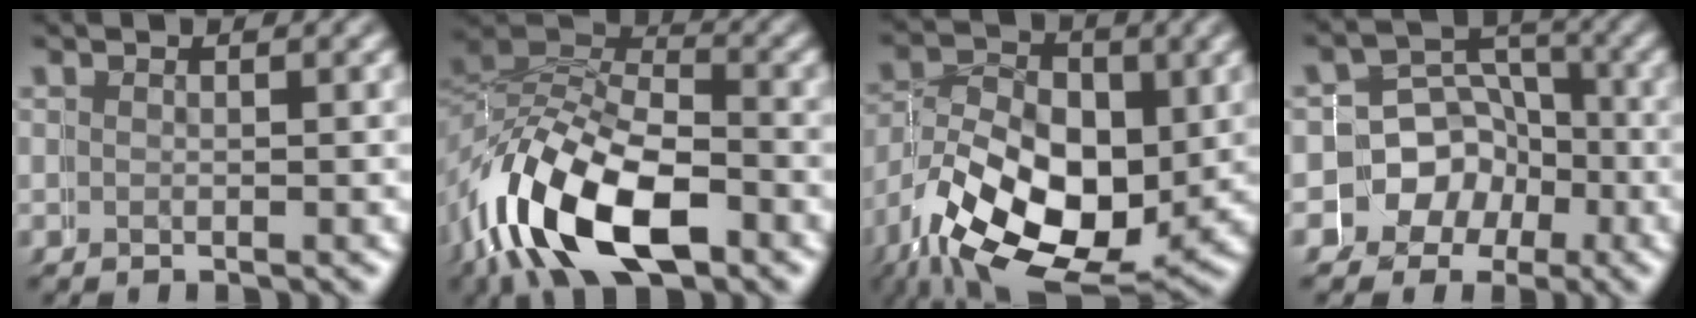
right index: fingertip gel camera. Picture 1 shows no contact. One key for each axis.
{"total": 10.5, "fx": -3.8, "fy": 6.9, "fz": 7.0, "tx": -0.145, "ty": -0.037, "tz": -0.054}
{"total": 11.9, "fx": -3.5, "fy": 8.7, "fz": 7.3, "tx": -0.150, "ty": -0.051, "tz": -0.033}
{"total": 7.9, "fx": -1.6, "fy": 7.7, "fz": 0.3, "tx": -0.004, "ty": -0.015, "tz": -0.038}